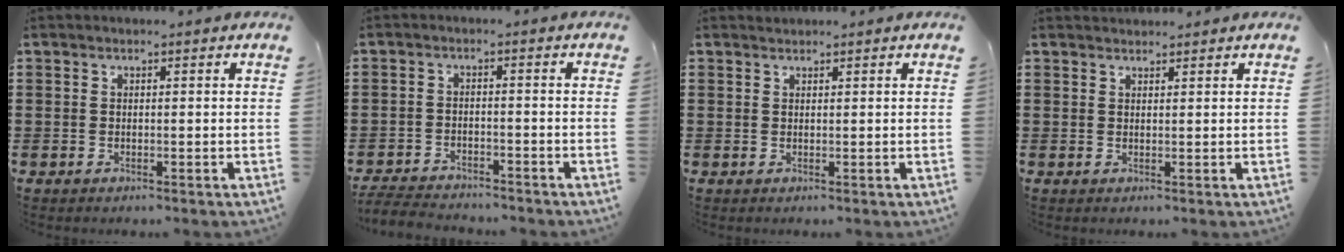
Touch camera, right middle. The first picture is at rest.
{"total": 3.8, "force": [-3.8, 0.2, 0.4], "torque": [-0.016, -0.003, -0.080]}
{"total": 0.7, "force": [0.6, 0.2, -0.1], "torque": [0.001, 0.001, 0.012]}
{"total": 1.2, "force": [1.1, 0.3, -0.1], "torque": [-0.001, 0.002, 0.023]}